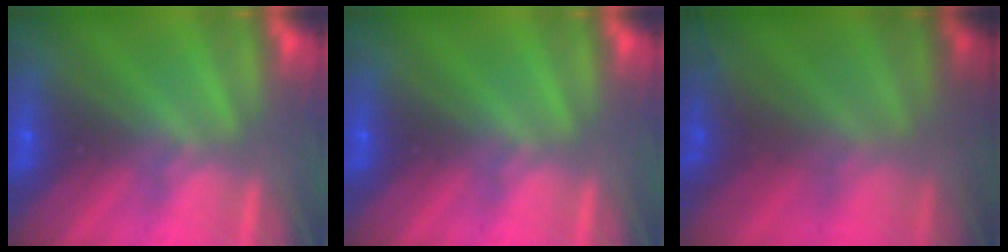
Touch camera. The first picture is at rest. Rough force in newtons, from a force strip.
{"total": 0.0}
{"total": 9.1}